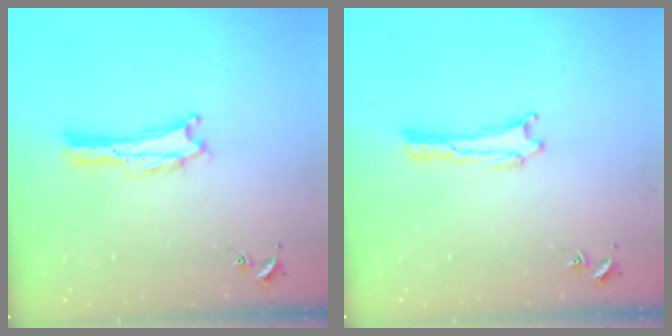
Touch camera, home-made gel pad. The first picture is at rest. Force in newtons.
{"total": 0.0}